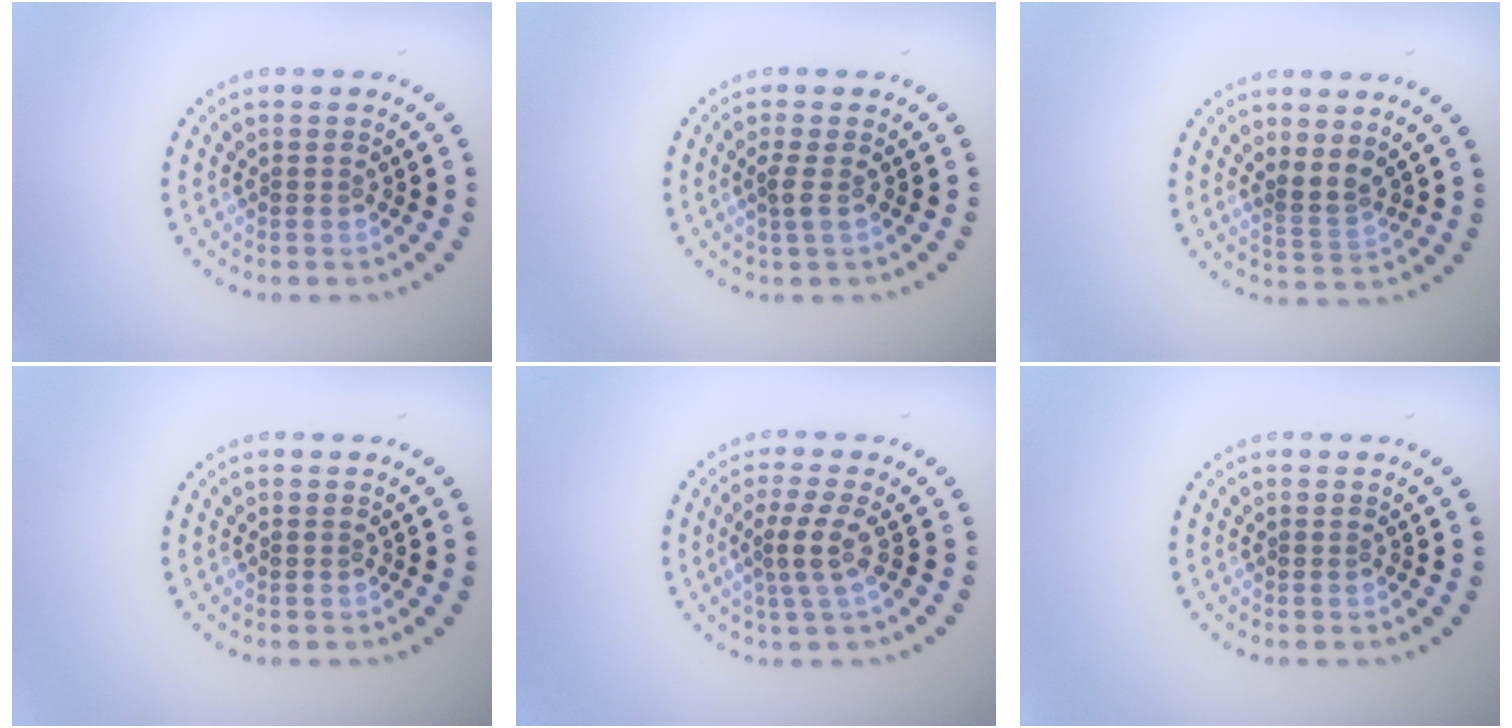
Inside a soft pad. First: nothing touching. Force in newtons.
{"total": 1.2, "press": 1.0, "slide": 0.7}
{"total": 1.7, "press": 1.1, "slide": 1.3}
{"total": 0.0}
{"total": 2.6, "press": 1.8, "slide": 1.9}
{"total": 0.0}